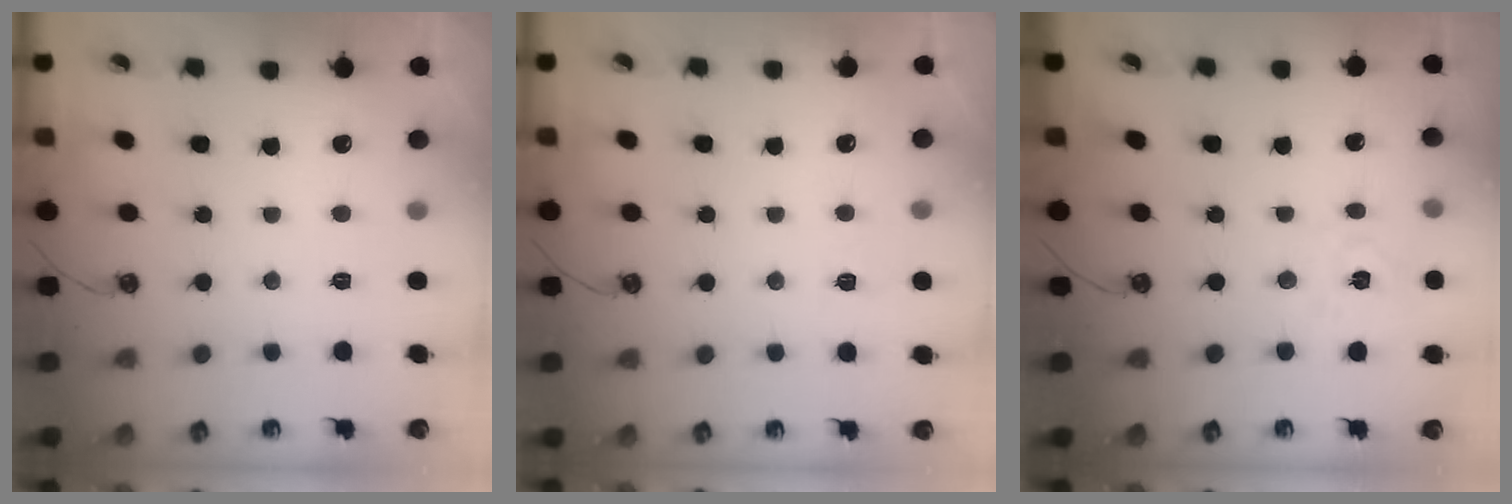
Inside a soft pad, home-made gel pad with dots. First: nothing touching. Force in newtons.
{"total": 2.7, "press": 2.7, "slide": 0.3}
{"total": 3.4, "press": 3.4, "slide": 0.3}